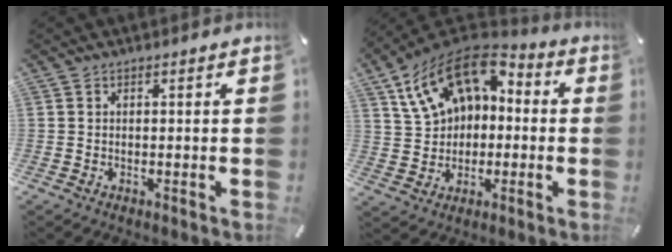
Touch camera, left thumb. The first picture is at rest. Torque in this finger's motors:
{"motor_torque": [2.16, 2.84, 1.58, -1.19, 0.26]}